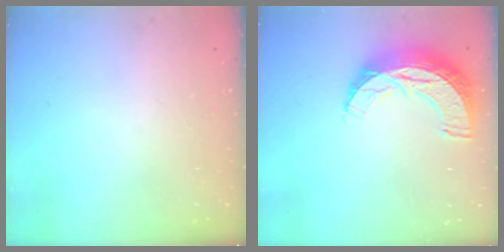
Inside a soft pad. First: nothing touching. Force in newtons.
{"total": 12.7, "press": 12.7, "slide": 0.8}